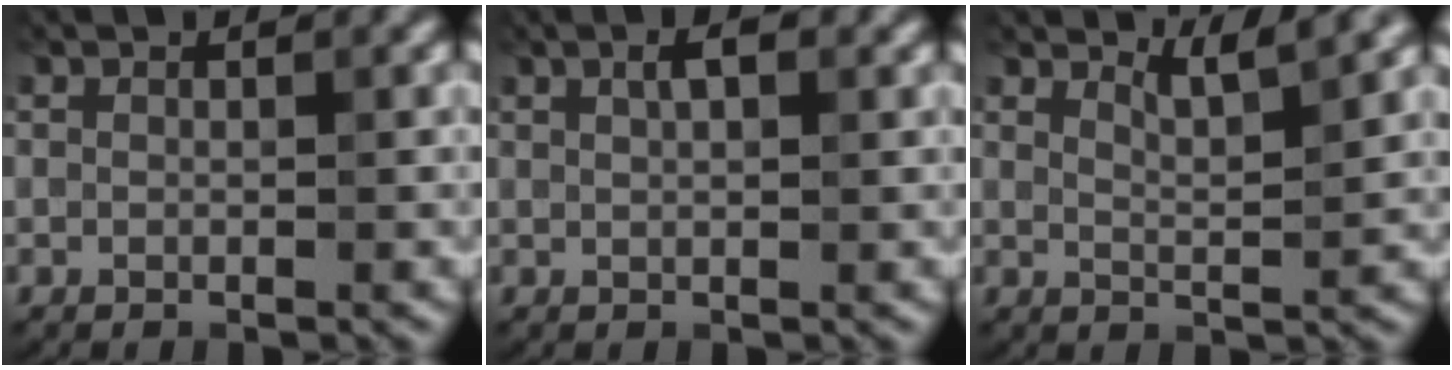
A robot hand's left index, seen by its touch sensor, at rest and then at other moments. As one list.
[{"total": 2.1, "force": [1.0, 0.8, 1.6], "torque": [-0.022, 0.001, 0.019]}, {"total": 2.7, "force": [2.3, 0.4, 1.3], "torque": [-0.015, -0.001, 0.037]}]